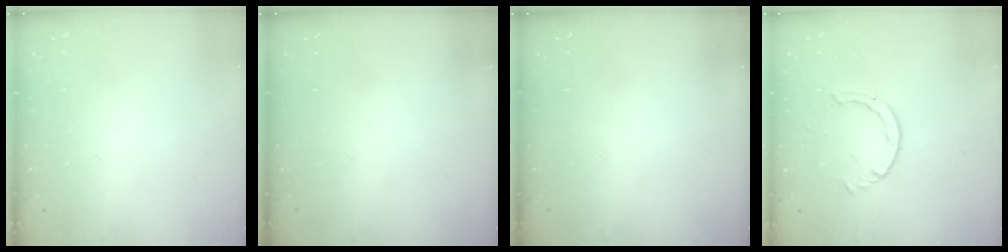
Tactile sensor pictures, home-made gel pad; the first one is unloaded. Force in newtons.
{"total": 0.0}
{"total": 0.0}
{"total": 2.3, "press": 2.3, "slide": 0.2}